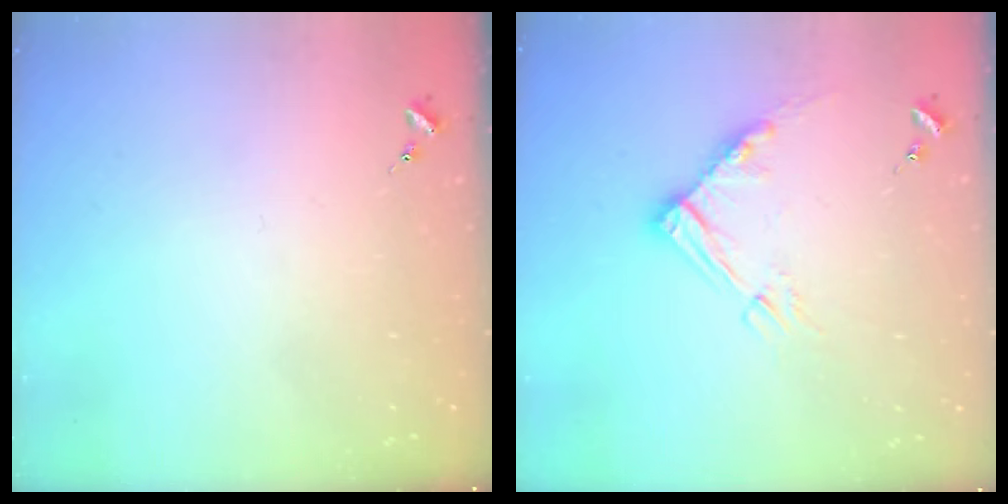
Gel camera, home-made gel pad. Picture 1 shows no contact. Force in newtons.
{"total": 10.5, "press": 10.4, "slide": 1.2}